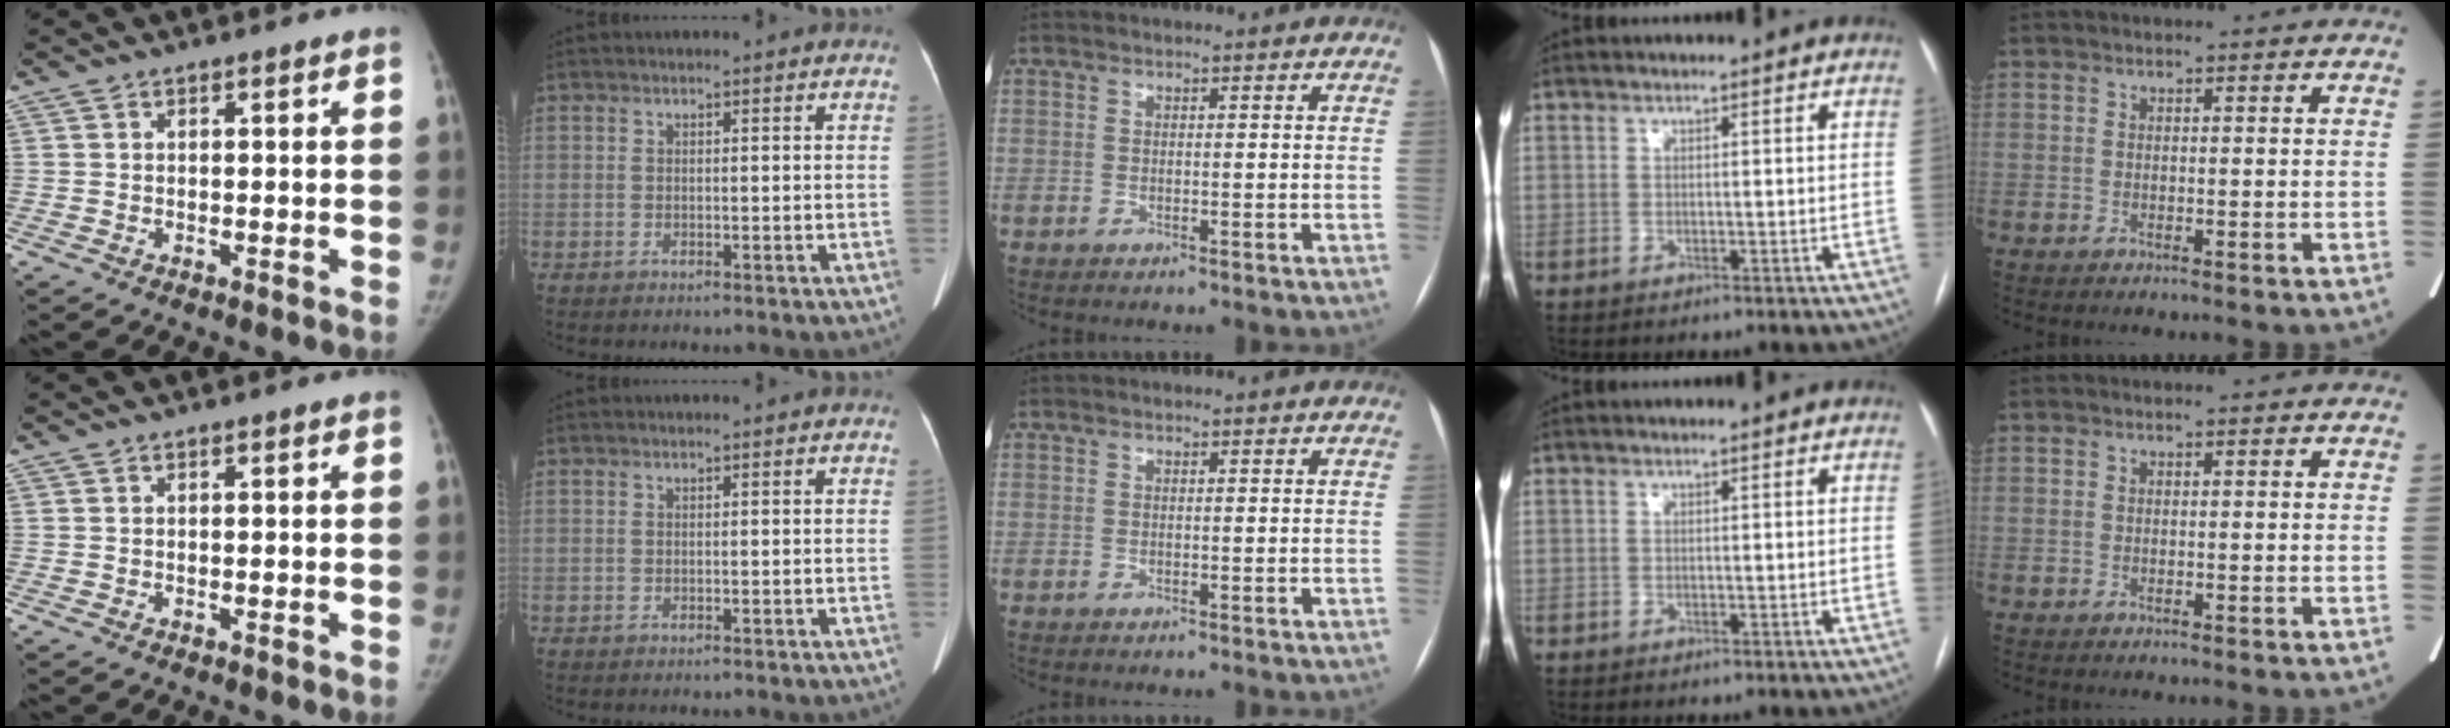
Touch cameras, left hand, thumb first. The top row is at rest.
{}